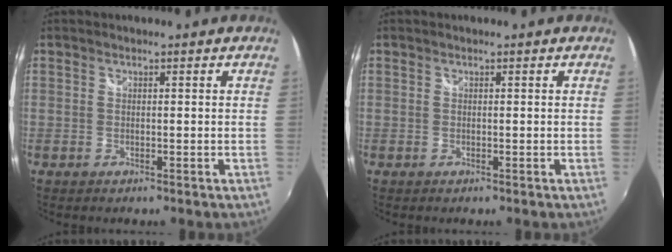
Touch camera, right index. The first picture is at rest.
{"total": 0.0}